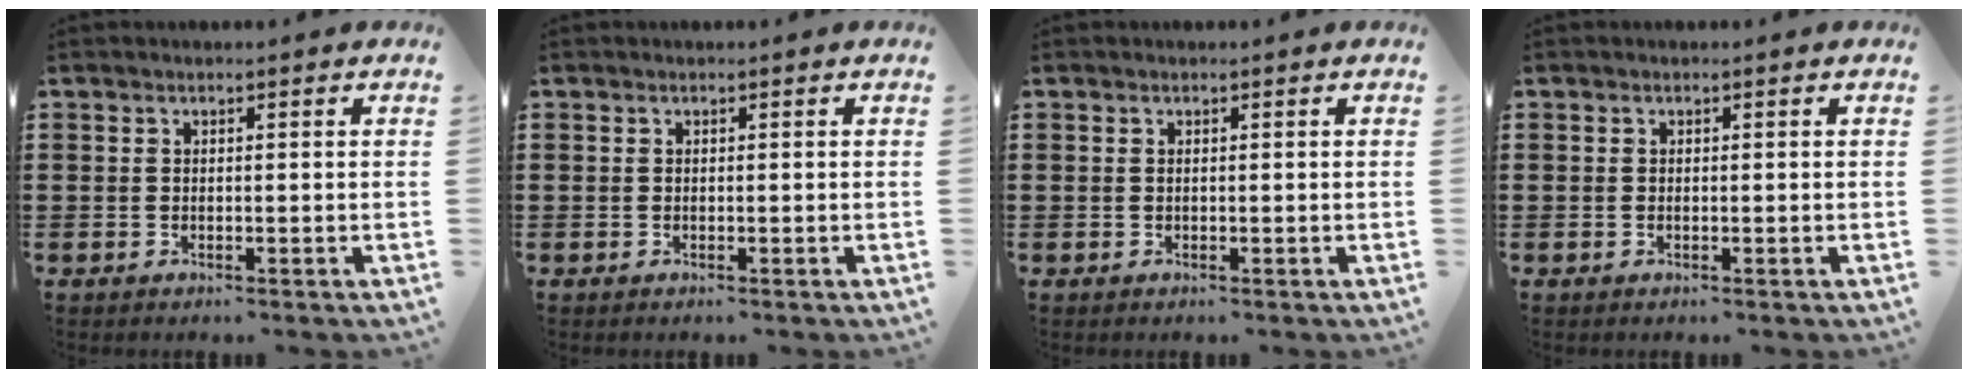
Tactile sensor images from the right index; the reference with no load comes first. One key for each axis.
{"total": 0.0}
{"total": 0.0}
{"total": 0.0}